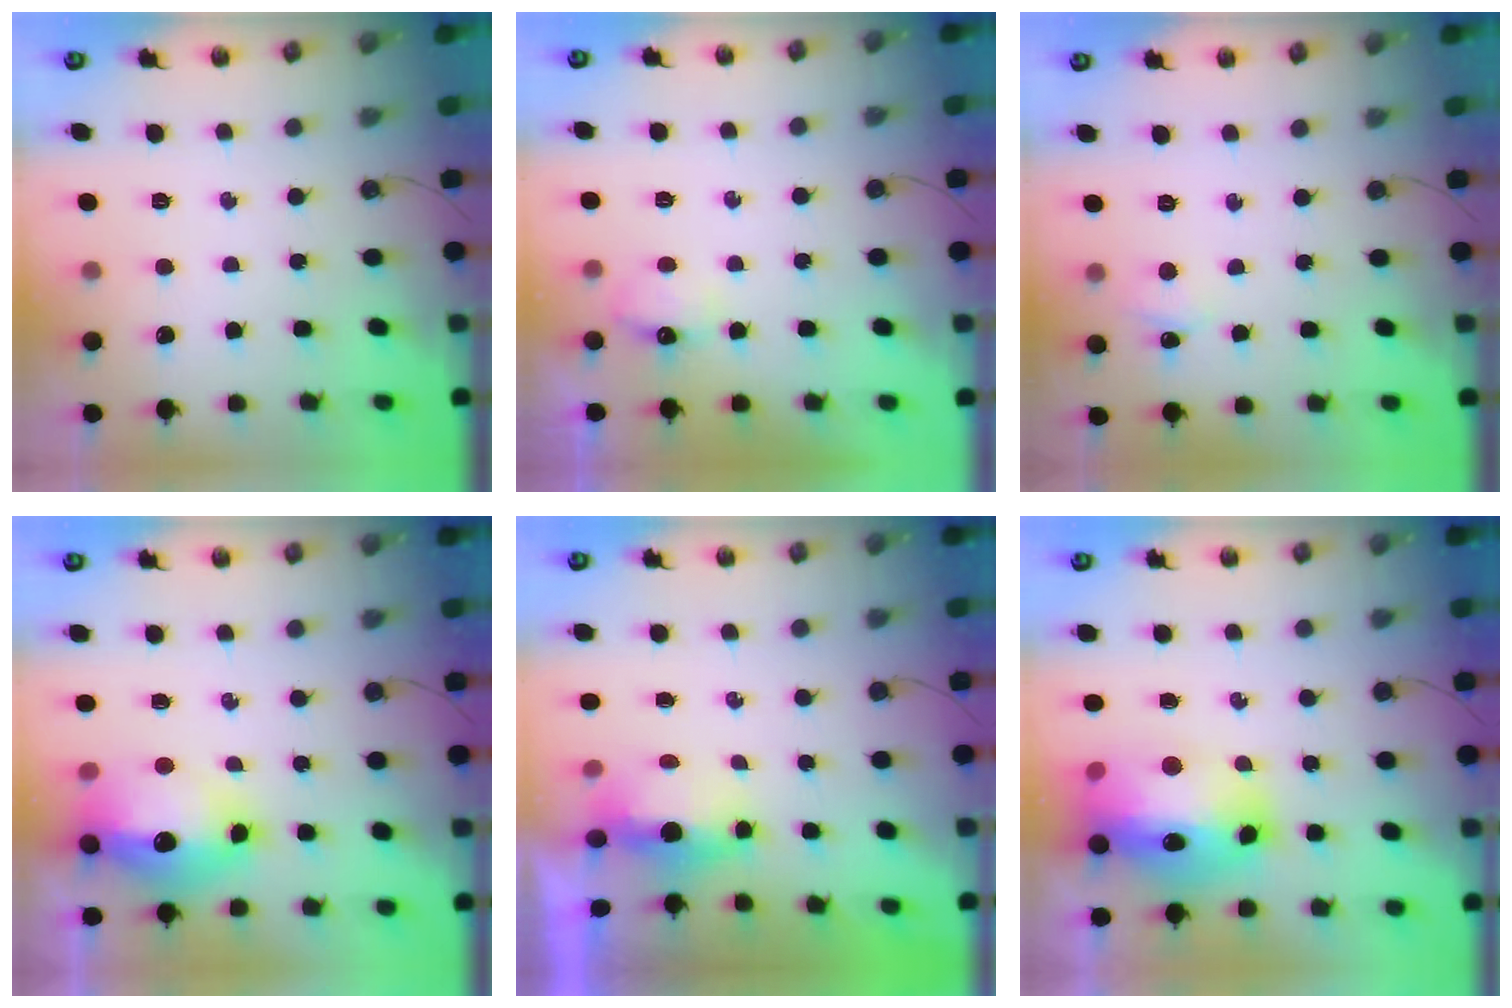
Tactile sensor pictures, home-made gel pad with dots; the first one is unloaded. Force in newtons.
{"total": 7.2, "press": 7.2, "slide": 0.9}
{"total": 3.5, "press": 3.4, "slide": 0.6}
{"total": 16.4, "press": 16.3, "slide": 1.9}
{"total": 5.0, "press": 4.8, "slide": 1.2}
{"total": 22.5, "press": 20.0, "slide": 10.4}